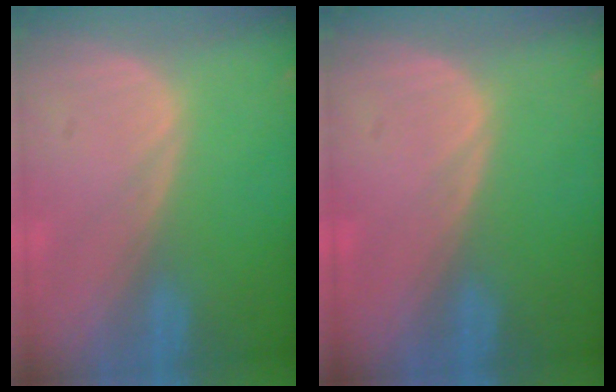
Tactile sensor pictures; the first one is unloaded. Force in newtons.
{"total": 0.0}